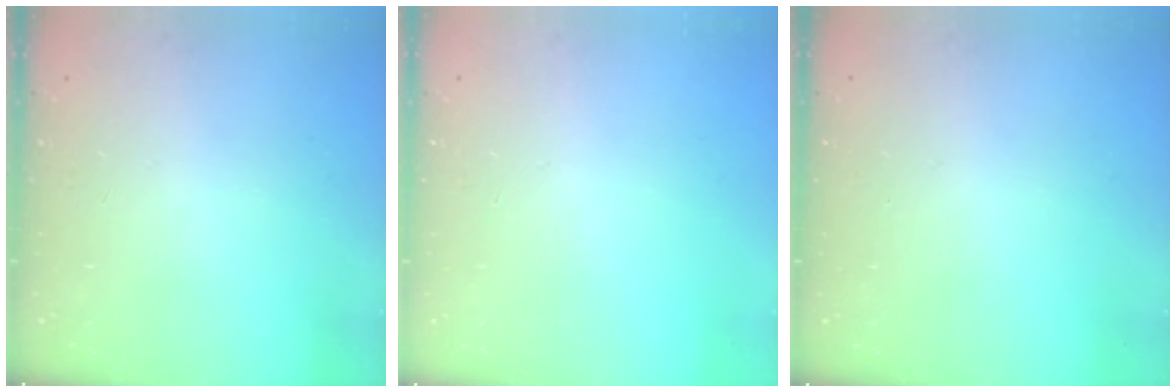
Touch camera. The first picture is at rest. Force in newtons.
{"total": 0.0}
{"total": 0.0}